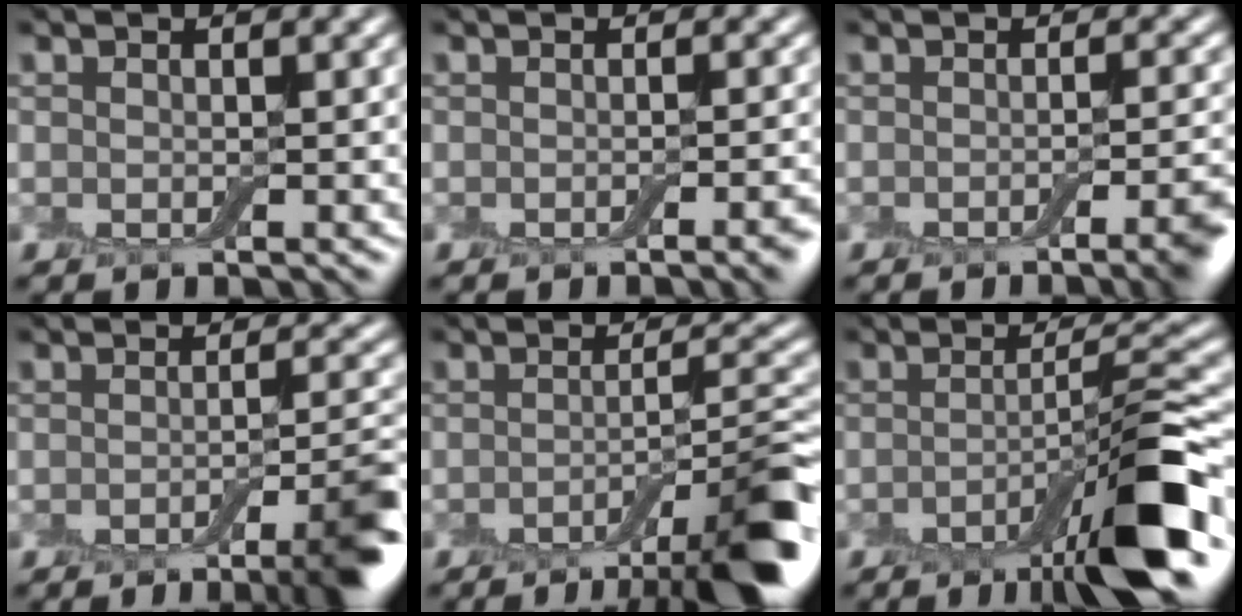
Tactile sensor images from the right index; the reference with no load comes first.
{"total": 1.9, "force": [-1.0, 0.3, 1.6], "torque": [-0.016, 0.002, -0.014]}
{"total": 4.2, "force": [-2.1, 1.0, 3.5], "torque": [-0.034, -0.001, -0.029]}
{"total": 6.1, "force": [-3.1, 1.1, 5.2], "torque": [-0.063, -0.001, -0.045]}
{"total": 8.4, "force": [-4.6, 1.6, 6.7], "torque": [-0.080, 0.006, -0.073]}
{"total": 8.6, "force": [-3.9, 1.1, 7.6], "torque": [-0.106, 0.008, -0.070]}